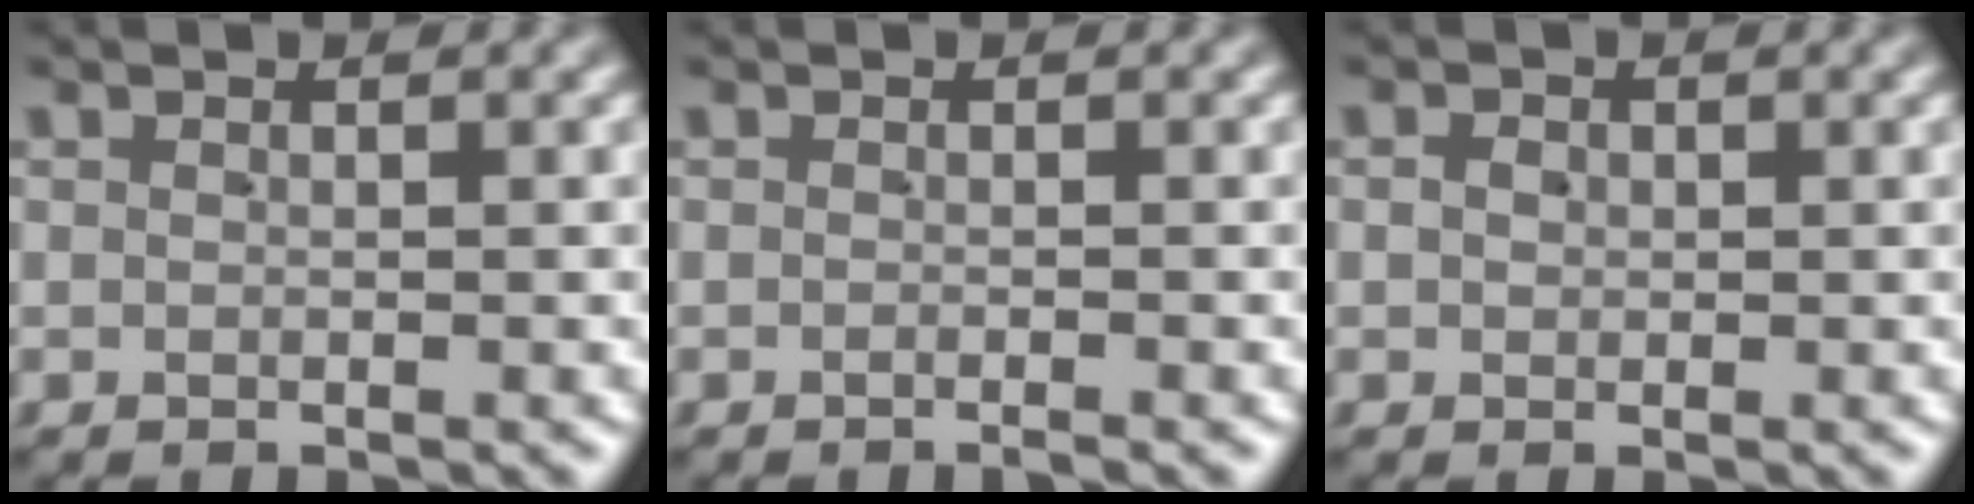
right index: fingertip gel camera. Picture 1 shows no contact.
{"total": 0.6, "force": [-0.5, -0.2, 0.3], "torque": [0.003, 0.004, -0.014]}
{"total": 0.8, "force": [0.0, 0.7, 0.3], "torque": [-0.007, -0.002, 0.003]}